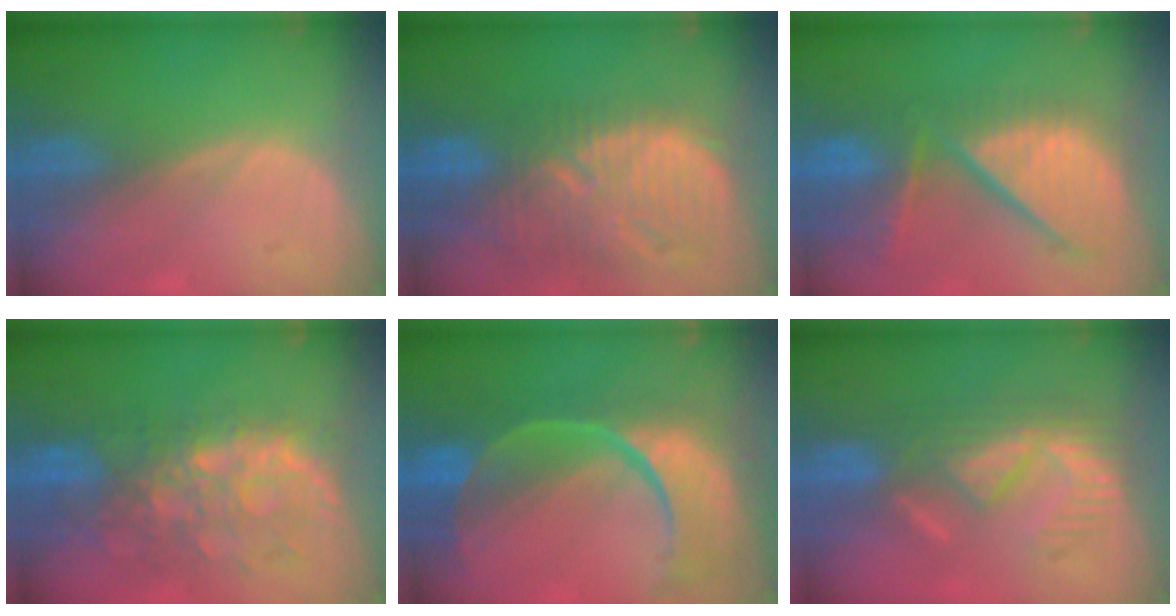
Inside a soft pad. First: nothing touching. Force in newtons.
{"total": 13.1, "press": 11.4, "slide": 6.5}
{"total": 12.4, "press": 10.6, "slide": 6.4}
{"total": 10.6, "press": 9.5, "slide": 4.9}
{"total": 13.5, "press": 10.8, "slide": 8.0}
{"total": 8.9, "press": 7.9, "slide": 4.1}